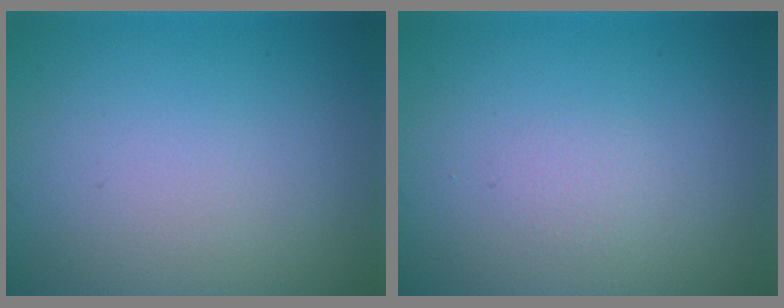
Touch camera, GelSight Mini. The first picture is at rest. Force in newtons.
{"total": 0.6, "press": 0.6, "slide": 0.1}